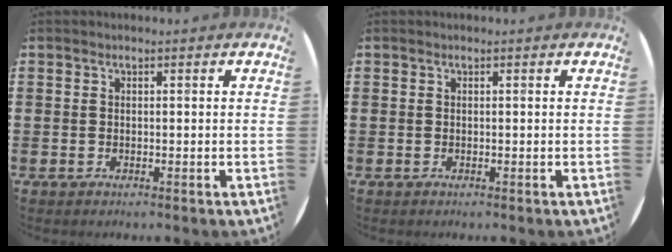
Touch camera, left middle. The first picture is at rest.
{"total": 0.0}